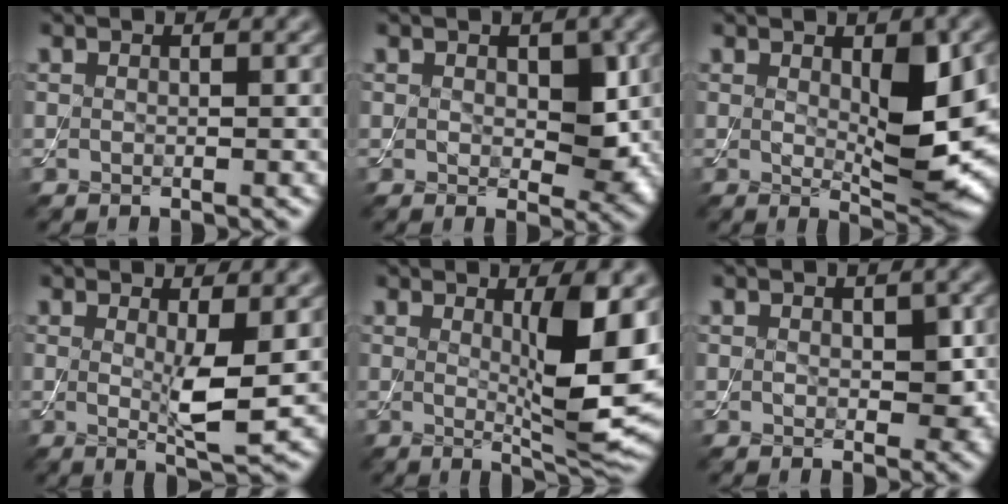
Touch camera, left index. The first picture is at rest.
{"total": 4.0, "force": [0.6, 2.5, 3.0], "torque": [-0.041, -0.009, 0.011]}
{"total": 5.2, "force": [0.6, 1.7, 4.9], "torque": [-0.073, -0.009, 0.013]}
{"total": 3.6, "force": [0.3, 0.6, 3.6], "torque": [-0.063, -0.013, 0.009]}
{"total": 7.2, "force": [1.0, 1.4, 7.0], "torque": [-0.100, -0.017, 0.022]}
{"total": 2.8, "force": [0.2, 1.7, 2.2], "torque": [-0.030, -0.005, 0.007]}